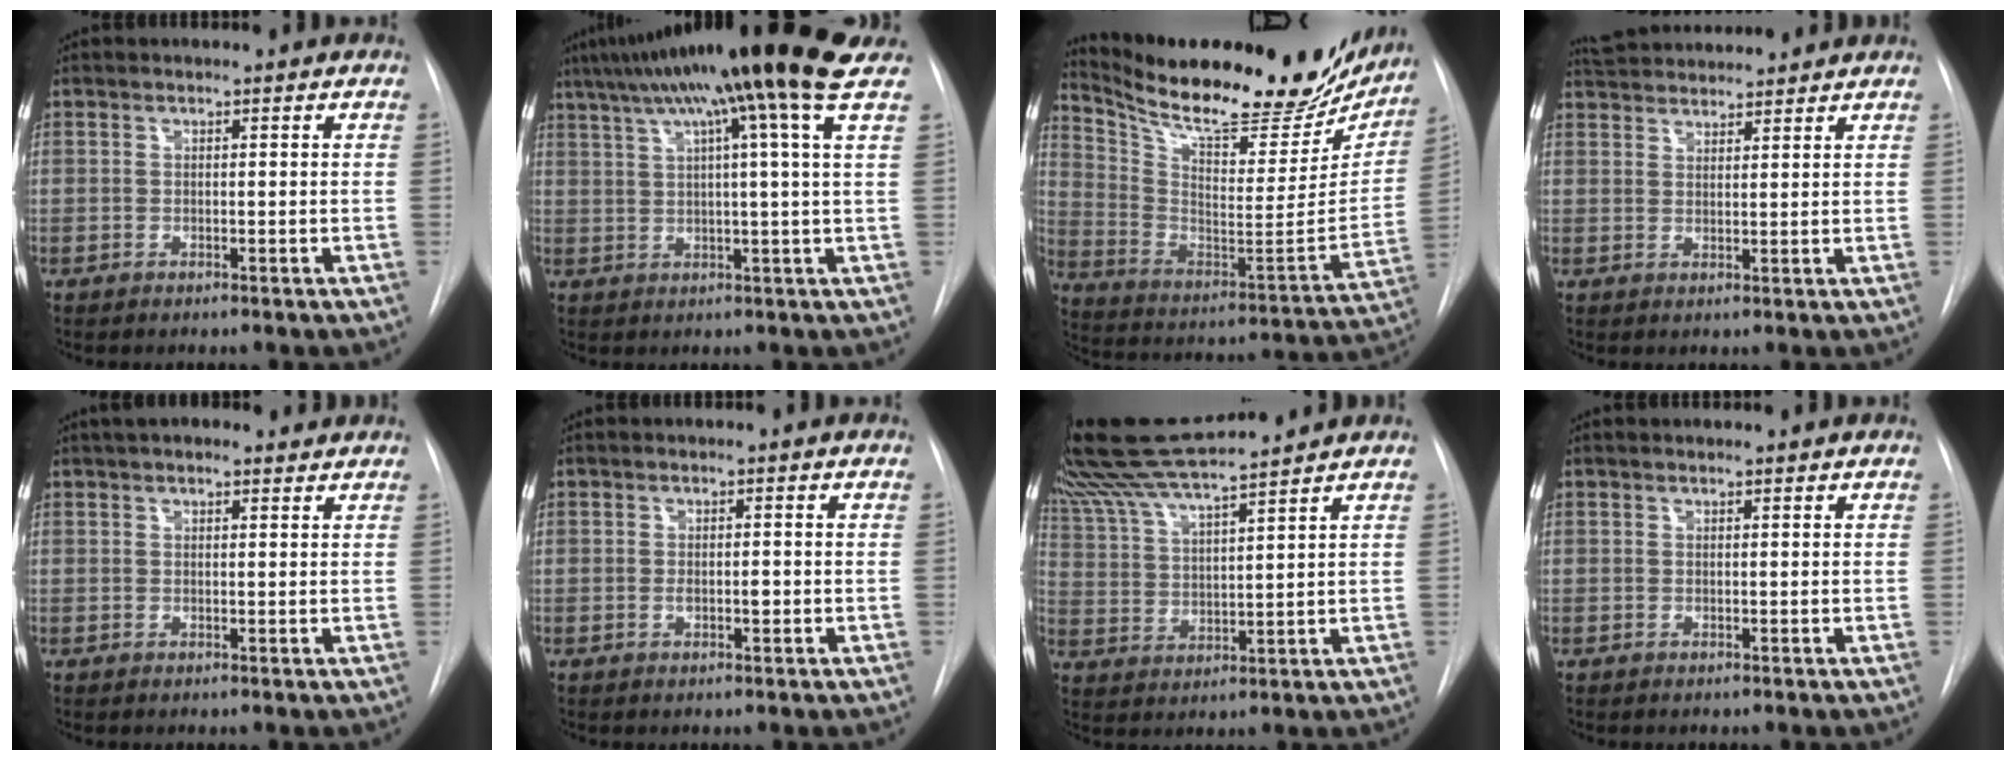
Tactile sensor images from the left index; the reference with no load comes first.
{"total": 16.8, "force": [11.9, -2.3, 11.7], "torque": [-0.185, 0.020, 0.161]}
{"total": 29.1, "force": [24.5, 7.4, 13.7], "torque": [-0.228, -0.043, 0.351]}
{"total": 9.1, "force": [8.8, 1.1, 2.1], "torque": [-0.043, 0.034, 0.137]}
{"total": 7.3, "force": [6.0, 2.2, 3.6], "torque": [-0.054, 0.033, 0.087]}
{"total": 1.5, "force": [-0.2, 0.6, 1.3], "torque": [-0.025, -0.001, -0.002]}
{"total": 16.2, "force": [14.5, -0.6, 7.1], "torque": [-0.143, 0.019, 0.259]}
{"total": 1.8, "force": [1.7, 0.1, 0.5], "torque": [-0.007, 0.019, 0.023]}